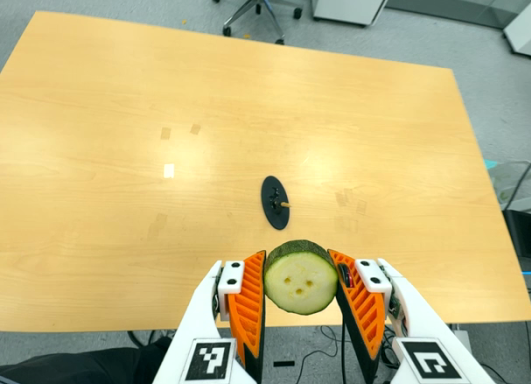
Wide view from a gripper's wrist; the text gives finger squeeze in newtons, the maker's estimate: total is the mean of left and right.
{"total": 7.4, "left": 6.8, "right": 7.9}